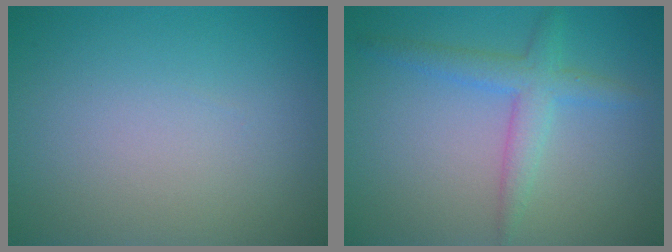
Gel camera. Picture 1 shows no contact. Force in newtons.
{"total": 3.0, "press": 3.0, "slide": 0.2}